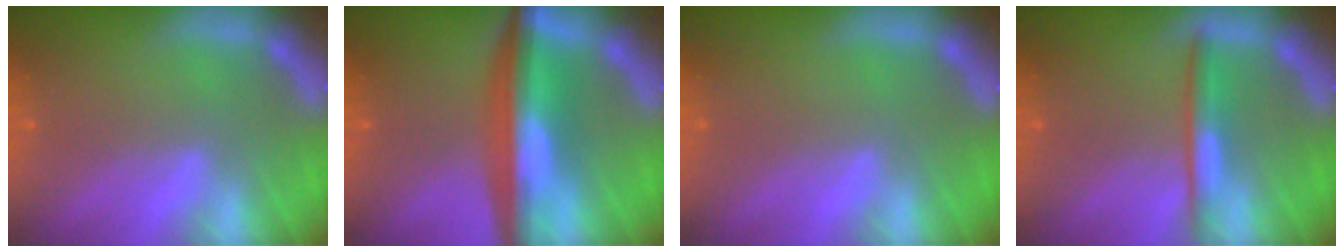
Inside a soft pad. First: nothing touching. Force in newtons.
{"total": 9.0}
{"total": 0.0}
{"total": 3.0}